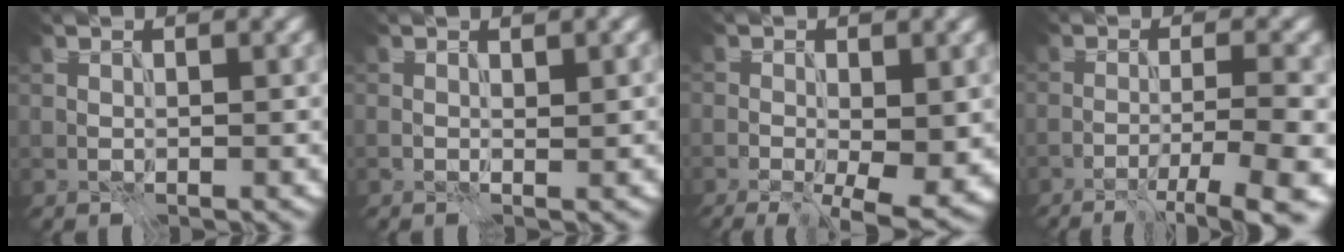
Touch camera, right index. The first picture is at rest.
{"total": 0.9, "force": [0.4, 0.2, 0.8], "torque": [-0.005, 0.001, 0.005]}
{"total": 5.2, "force": [-0.9, 1.9, 4.7], "torque": [-0.070, -0.011, -0.010]}
{"total": 7.6, "force": [-2.9, 1.8, 6.7], "torque": [-0.068, -0.013, -0.031]}